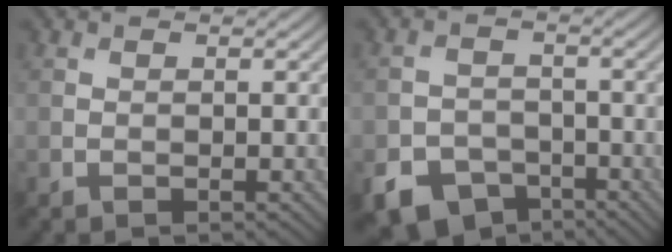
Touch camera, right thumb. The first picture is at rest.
{"total": 7.8, "force": [-5.5, 4.9, 2.5], "torque": [-0.042, -0.018, -0.090]}